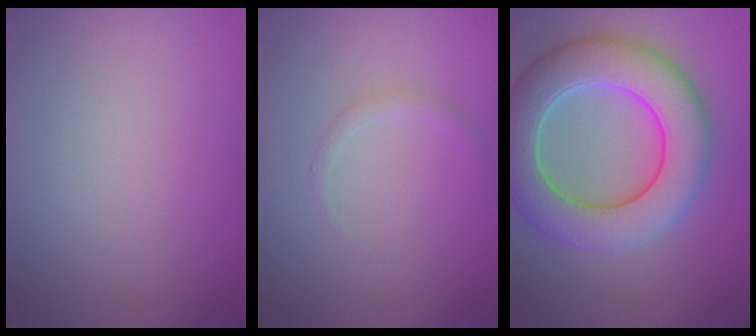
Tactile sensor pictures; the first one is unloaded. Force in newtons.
{"total": 0.8, "press": 0.8, "slide": 0.0}
{"total": 9.7, "press": 9.7, "slide": 0.7}